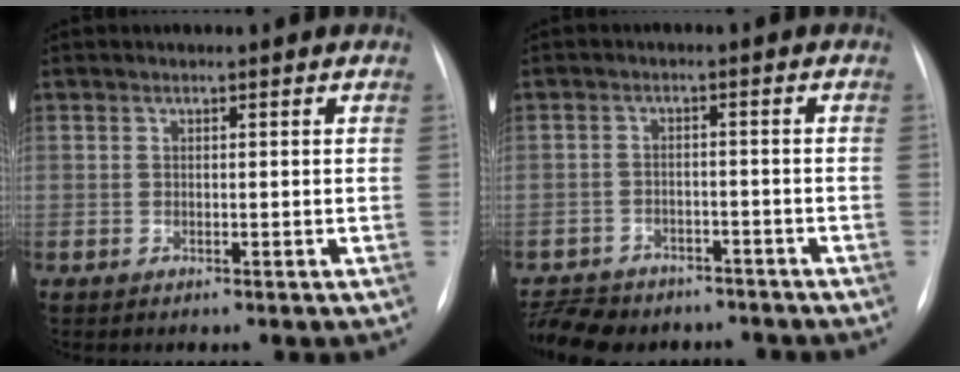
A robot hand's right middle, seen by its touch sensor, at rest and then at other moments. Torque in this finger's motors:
{"motor_torque": [0.30, -0.33, 0.06, 0.03]}